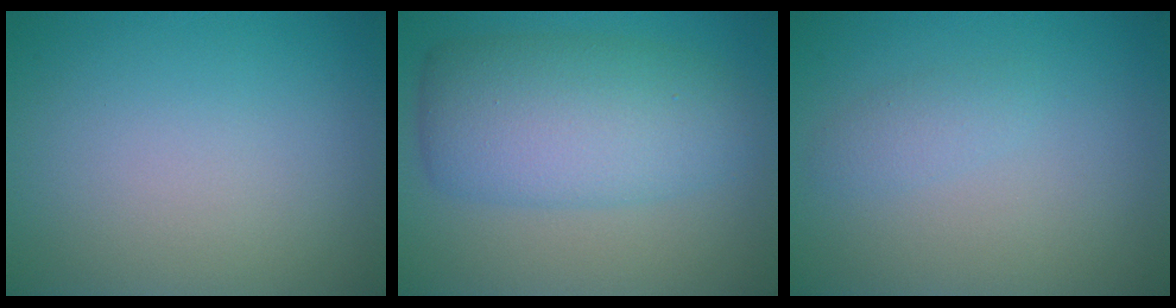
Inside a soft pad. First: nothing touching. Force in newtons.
{"total": 7.4, "press": 7.4, "slide": 0.1}
{"total": 1.2, "press": 1.2, "slide": 0.0}